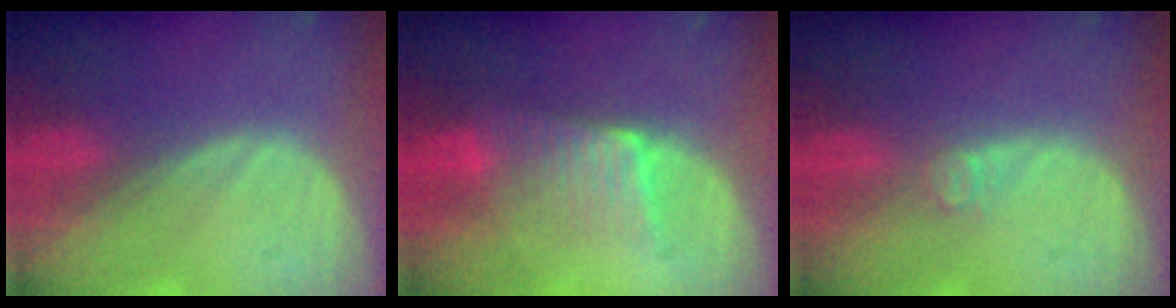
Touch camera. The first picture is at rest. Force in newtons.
{"total": 6.4, "press": 5.7, "slide": 3.0}
{"total": 2.0, "press": 1.6, "slide": 1.1}